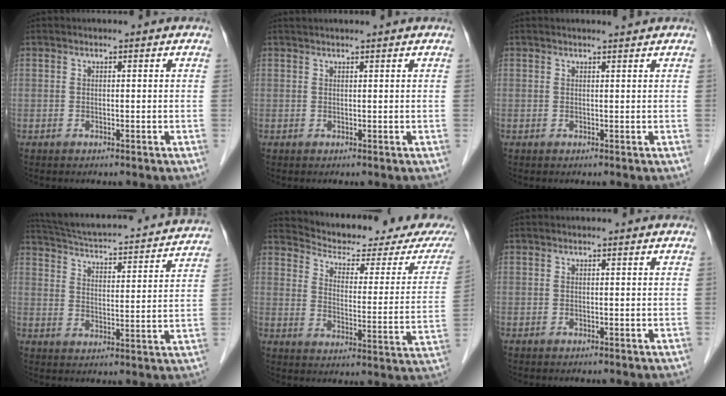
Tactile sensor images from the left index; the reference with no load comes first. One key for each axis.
{"total": 2.7, "fx": 2.5, "fy": -0.1, "fz": 1.0, "tx": -0.010, "ty": 0.028, "tz": 0.039}
{"total": 1.1, "fx": 1.0, "fy": -0.3, "fz": 0.1, "tx": -0.007, "ty": -0.001, "tz": 0.019}
{"total": 24.6, "fx": 22.8, "fy": 3.2, "fz": 8.7, "tx": -0.148, "ty": -0.014, "tz": 0.298}
{"total": 18.0, "fx": 16.3, "fy": 3.2, "fz": 6.8, "tx": -0.092, "ty": -0.037, "tz": 0.199}
{"total": 0.0}